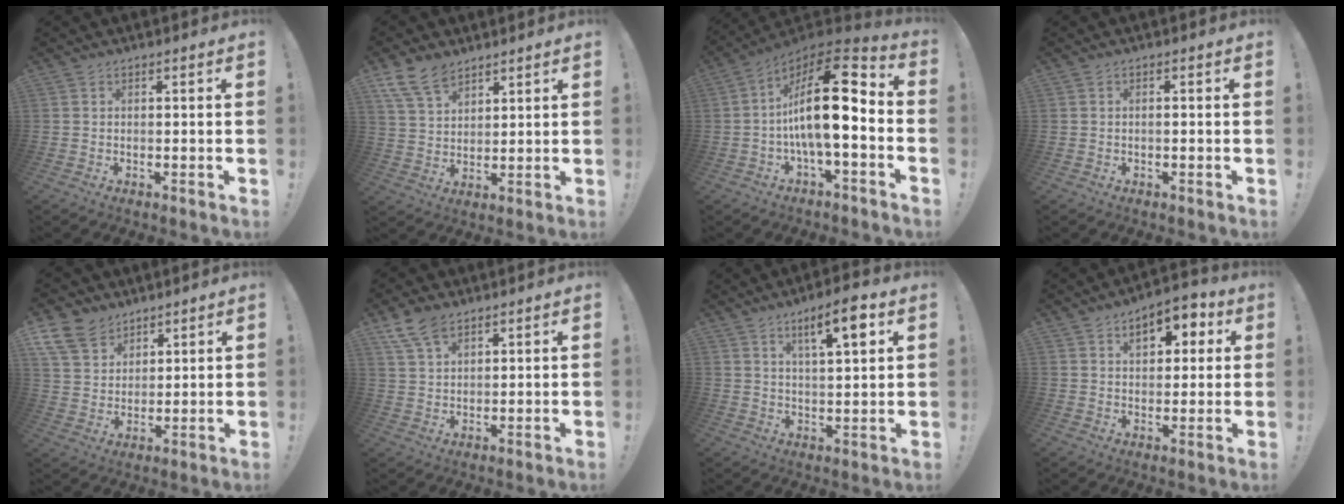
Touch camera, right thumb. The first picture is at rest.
{"total": 10.2, "force": [7.5, 5.6, 4.2], "torque": [-0.090, -0.030, 0.148]}
{"total": 20.7, "force": [0.3, 7.7, 19.2], "torque": [-0.323, 0.001, 0.004]}
{"total": 0.9, "force": [-0.6, -0.1, 0.7], "torque": [-0.021, 0.002, -0.009]}
{"total": 11.2, "force": [7.8, 7.1, 3.6], "torque": [-0.079, -0.044, 0.158]}
{"total": 8.3, "force": [5.6, 4.3, 4.4], "torque": [-0.089, -0.015, 0.111]}
{"total": 9.4, "force": [4.8, 1.8, 7.9], "torque": [-0.126, -0.015, 0.073]}
{"total": 9.2, "force": [3.9, 5.5, 6.2], "torque": [-0.083, -0.005, 0.065]}